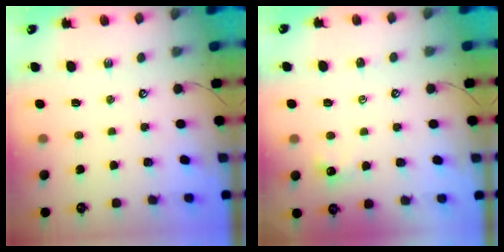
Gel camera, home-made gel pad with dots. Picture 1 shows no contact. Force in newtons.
{"total": 0.6, "press": 0.5, "slide": 0.4}